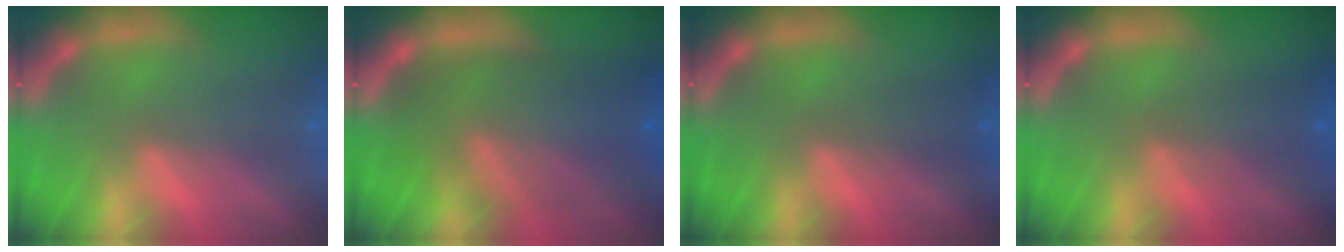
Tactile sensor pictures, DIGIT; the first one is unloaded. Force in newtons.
{"total": 10.0}
{"total": 1.5}
{"total": 3.0}